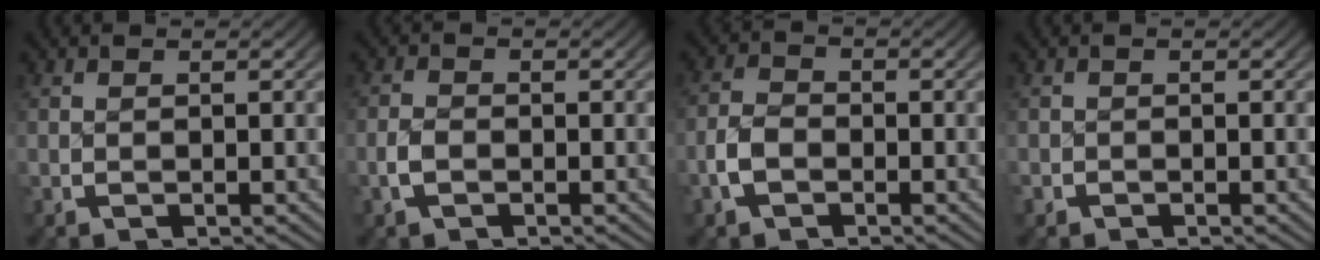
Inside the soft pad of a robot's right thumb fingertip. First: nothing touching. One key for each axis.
{"total": 1.8, "fx": -0.8, "fy": 1.3, "fz": 1.0, "tx": -0.031, "ty": -0.001, "tz": -0.018}
{"total": 2.9, "fx": -1.3, "fy": 2.1, "fz": 1.5, "tx": -0.041, "ty": 0.000, "tz": -0.027}
{"total": 0.9, "fx": -0.5, "fy": 0.7, "fz": -0.1, "tx": -0.001, "ty": -0.003, "tz": -0.012}